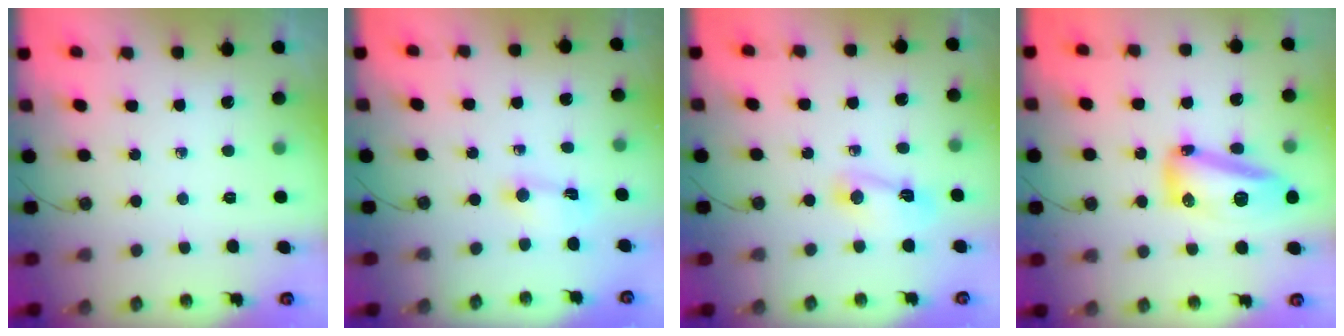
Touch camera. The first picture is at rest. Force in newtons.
{"total": 1.5, "press": 1.5, "slide": 0.2}
{"total": 3.9, "press": 3.8, "slide": 0.6}
{"total": 16.5, "press": 15.1, "slide": 6.5}